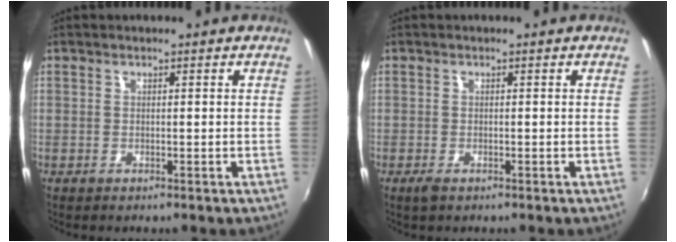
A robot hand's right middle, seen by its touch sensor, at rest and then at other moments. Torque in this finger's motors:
{"motor_torque": [0.33, -0.27, 0.05, 0.02]}